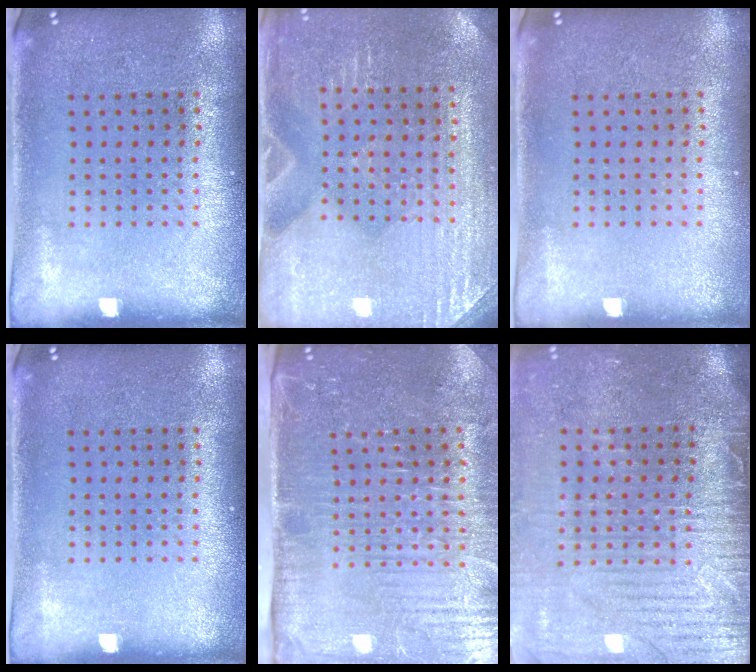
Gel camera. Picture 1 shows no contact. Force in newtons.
{"total": 3.0, "press": 2.9, "slide": 0.2}
{"total": 0.0}
{"total": 0.0}
{"total": 5.0, "press": 4.5, "slide": 2.4}
{"total": 4.2, "press": 3.7, "slide": 2.1}